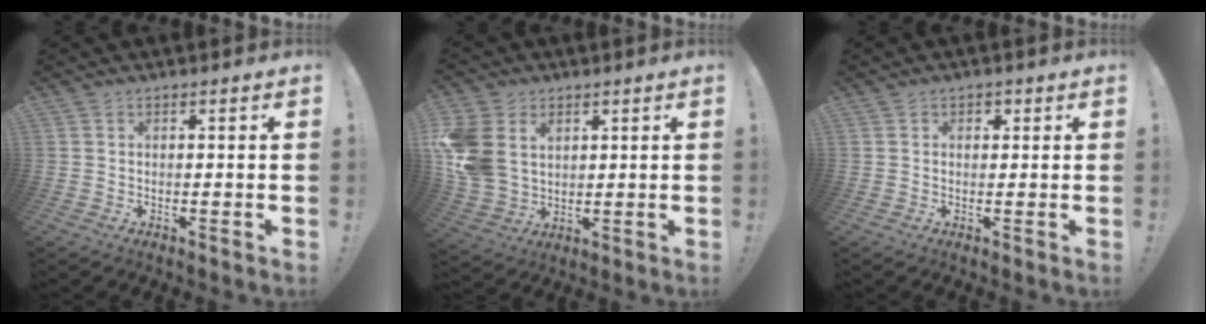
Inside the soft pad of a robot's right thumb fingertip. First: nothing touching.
{"total": 13.4, "force": [3.7, 10.6, 7.3], "torque": [-0.151, -0.016, 0.076]}
{"total": 1.4, "force": [0.3, 1.2, 0.7], "torque": [0.003, -0.002, 0.001]}